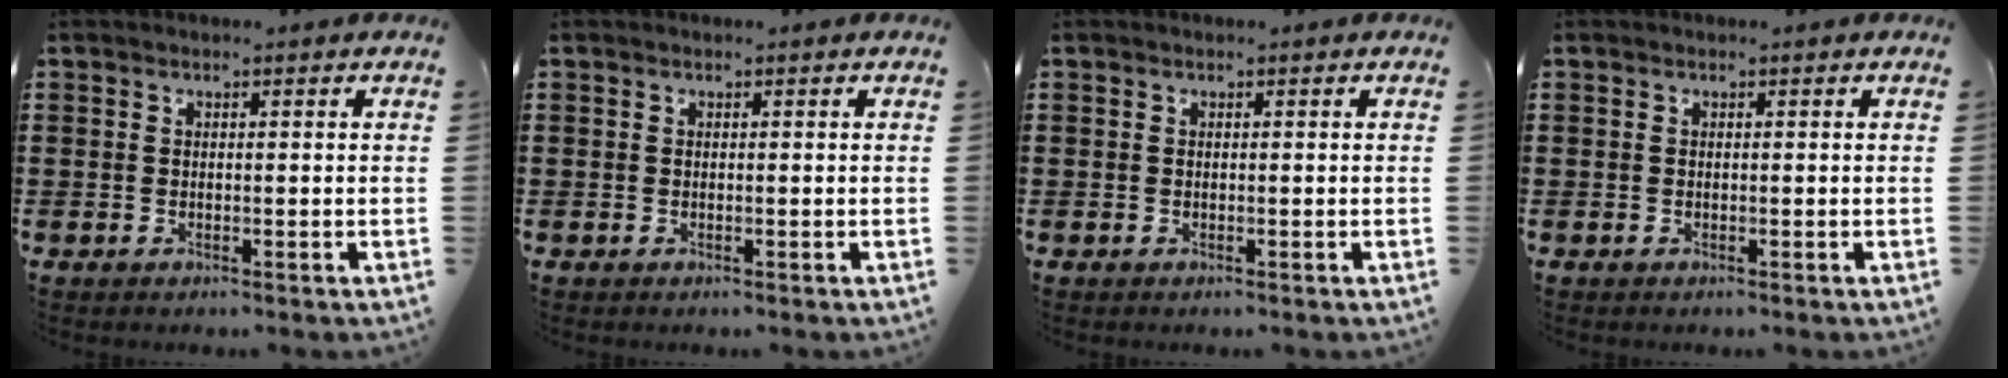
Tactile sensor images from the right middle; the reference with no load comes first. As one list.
[{"total": 0.0}, {"total": 0.0}, {"total": 0.0}]